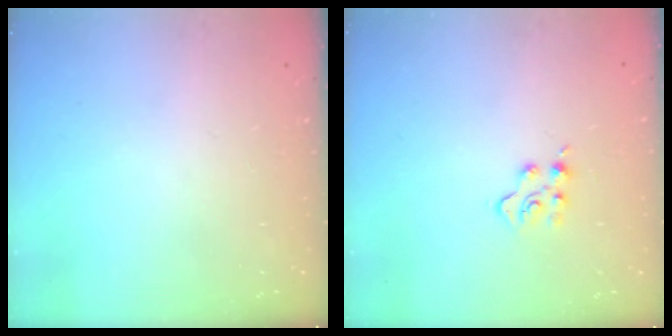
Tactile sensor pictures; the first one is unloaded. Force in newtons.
{"total": 4.8, "press": 4.8, "slide": 0.4}